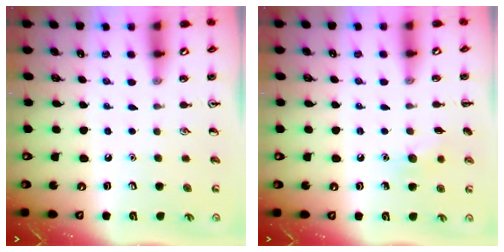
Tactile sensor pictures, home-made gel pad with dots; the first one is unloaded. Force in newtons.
{"total": 6.7, "press": 6.4, "slide": 1.8}